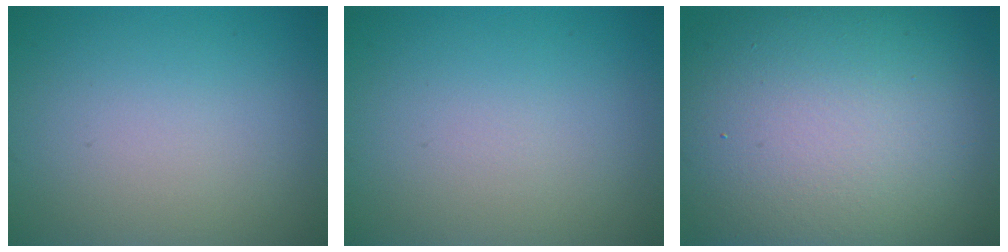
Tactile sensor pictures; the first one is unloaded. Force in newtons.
{"total": 0.0}
{"total": 16.4, "press": 16.4, "slide": 0.9}